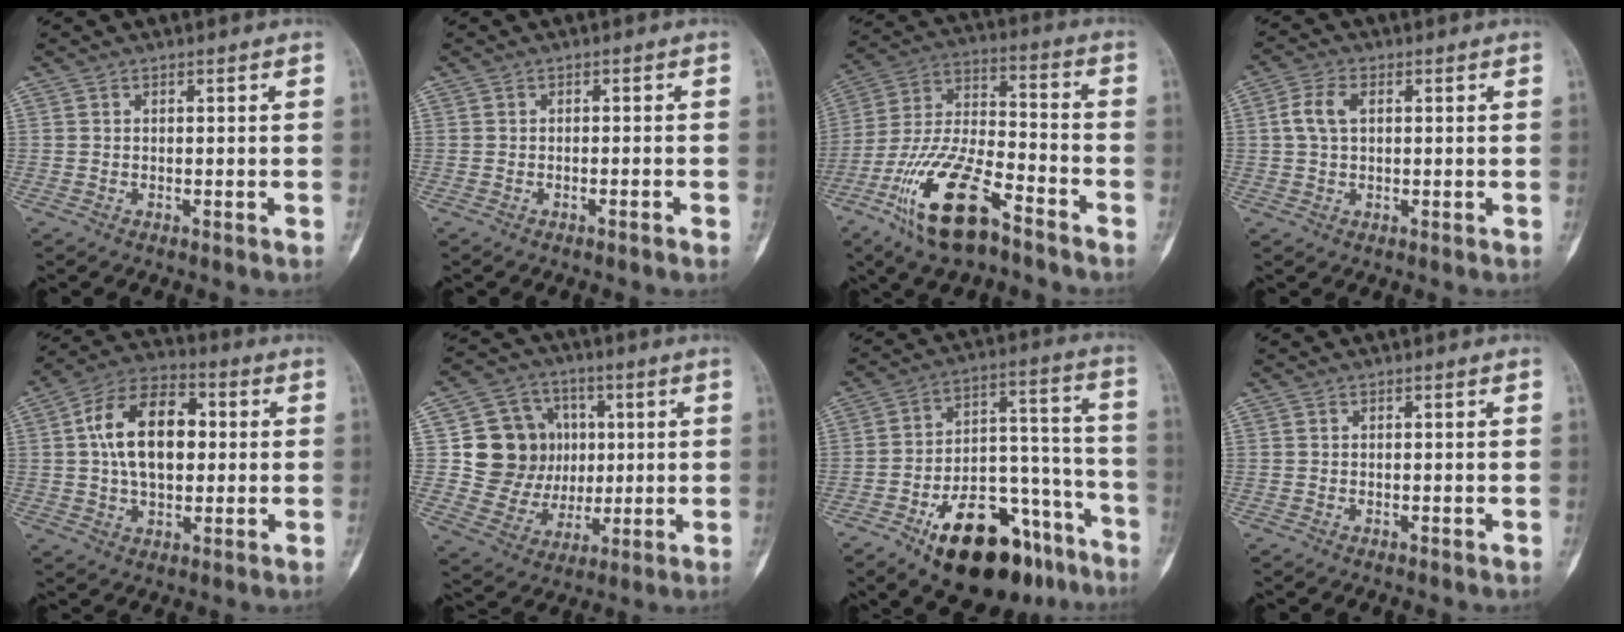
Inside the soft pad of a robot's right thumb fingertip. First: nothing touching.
{"total": 0.9, "force": [-0.6, 0.0, 0.6], "torque": [-0.018, 0.006, -0.008]}
{"total": 18.2, "force": [-10.8, 6.5, 13.2], "torque": [-0.260, 0.062, -0.204]}
{"total": 4.7, "force": [0.9, 2.8, 3.7], "torque": [-0.087, 0.011, 0.015]}
{"total": 15.6, "force": [1.9, 9.4, 12.3], "torque": [-0.195, 0.020, 0.026]}
{"total": 15.1, "force": [2.3, 13.6, 6.3], "torque": [-0.052, 0.005, 0.055]}
{"total": 23.1, "force": [-14.0, 11.2, 14.7], "torque": [-0.174, 0.094, -0.215]}
{"total": 0.0}